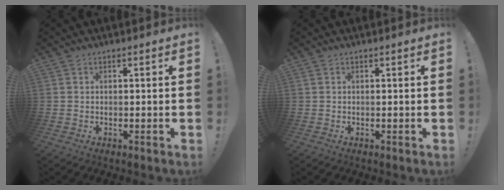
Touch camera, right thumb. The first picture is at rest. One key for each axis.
{"total": 0.0}